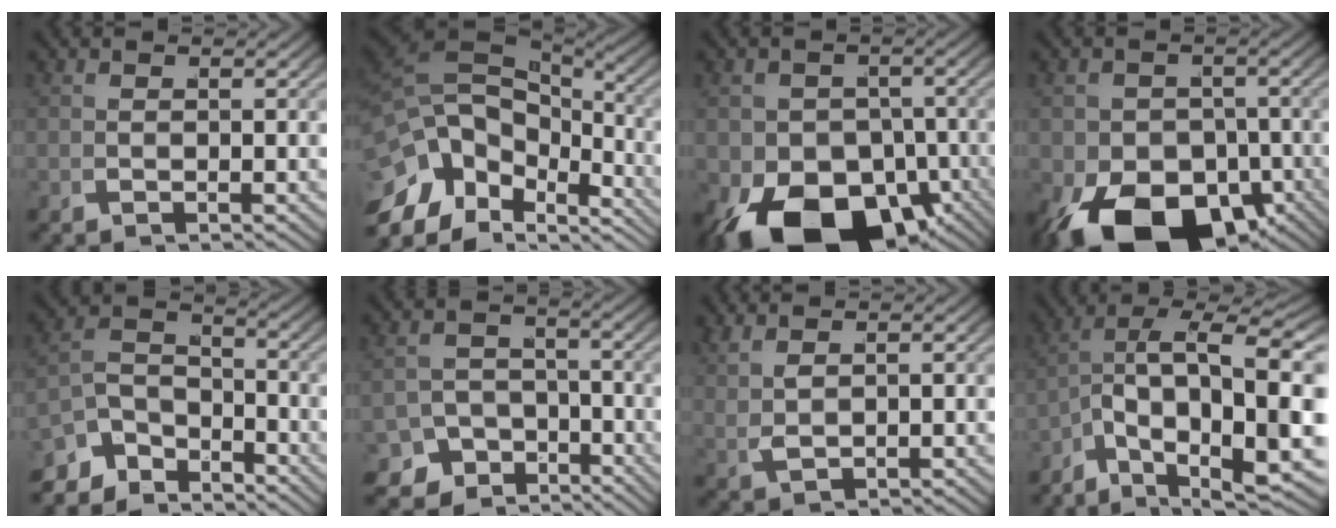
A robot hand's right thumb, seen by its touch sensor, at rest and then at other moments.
{"total": 14.0, "force": [-1.8, 9.5, 10.1], "torque": [-0.199, -0.035, -0.018]}
{"total": 16.9, "force": [-7.4, 10.8, 10.6], "torque": [-0.195, -0.082, -0.078]}
{"total": 15.2, "force": [-6.7, 9.5, 9.8], "torque": [-0.177, -0.073, -0.068]}
{"total": 7.0, "force": [-2.9, 4.5, 4.5], "torque": [-0.067, -0.013, -0.054]}
{"total": 9.8, "force": [-5.7, 7.2, 3.3], "torque": [-0.035, -0.047, -0.089]}
{"total": 2.1, "force": [1.4, 0.4, 1.5], "torque": [-0.029, 0.007, 0.032]}
{"total": 12.8, "force": [-2.1, 6.6, 10.8], "torque": [-0.187, -0.047, -0.022]}